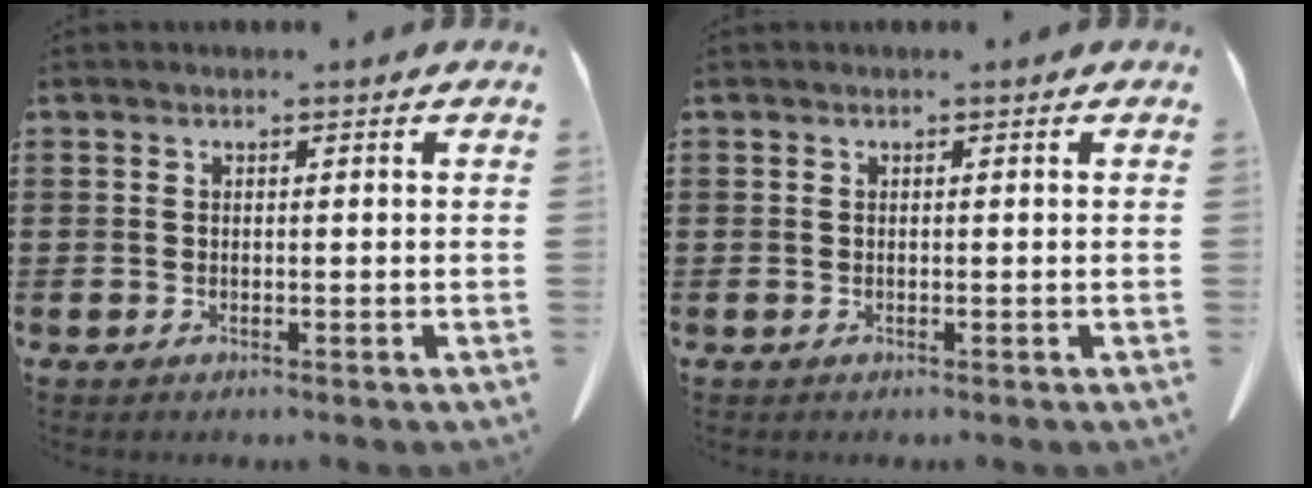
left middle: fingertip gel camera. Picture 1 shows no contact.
{"total": 0.0}